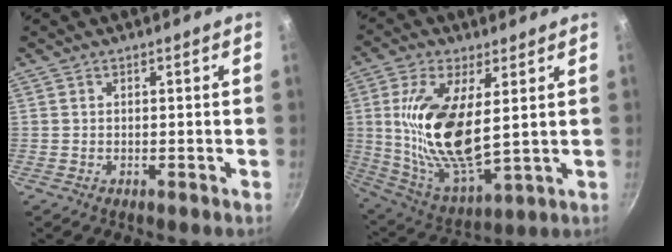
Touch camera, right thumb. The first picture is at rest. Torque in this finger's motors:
{"motor_torque": [2.45, 2.56, 2.13, -0.44, 0.59]}